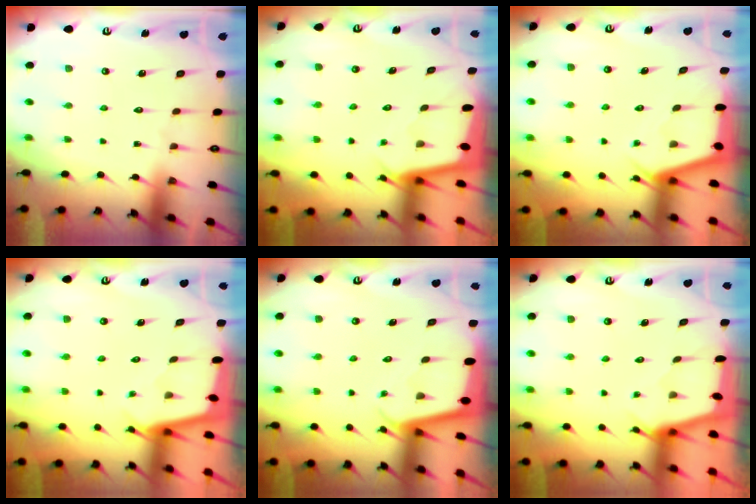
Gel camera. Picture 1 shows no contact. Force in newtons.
{"total": 1.9, "press": 1.9, "slide": 0.1}
{"total": 2.8, "press": 2.8, "slide": 0.4}
{"total": 1.9, "press": 1.9, "slide": 0.2}
{"total": 1.7, "press": 1.7, "slide": 0.1}
{"total": 2.2, "press": 2.2, "slide": 0.3}